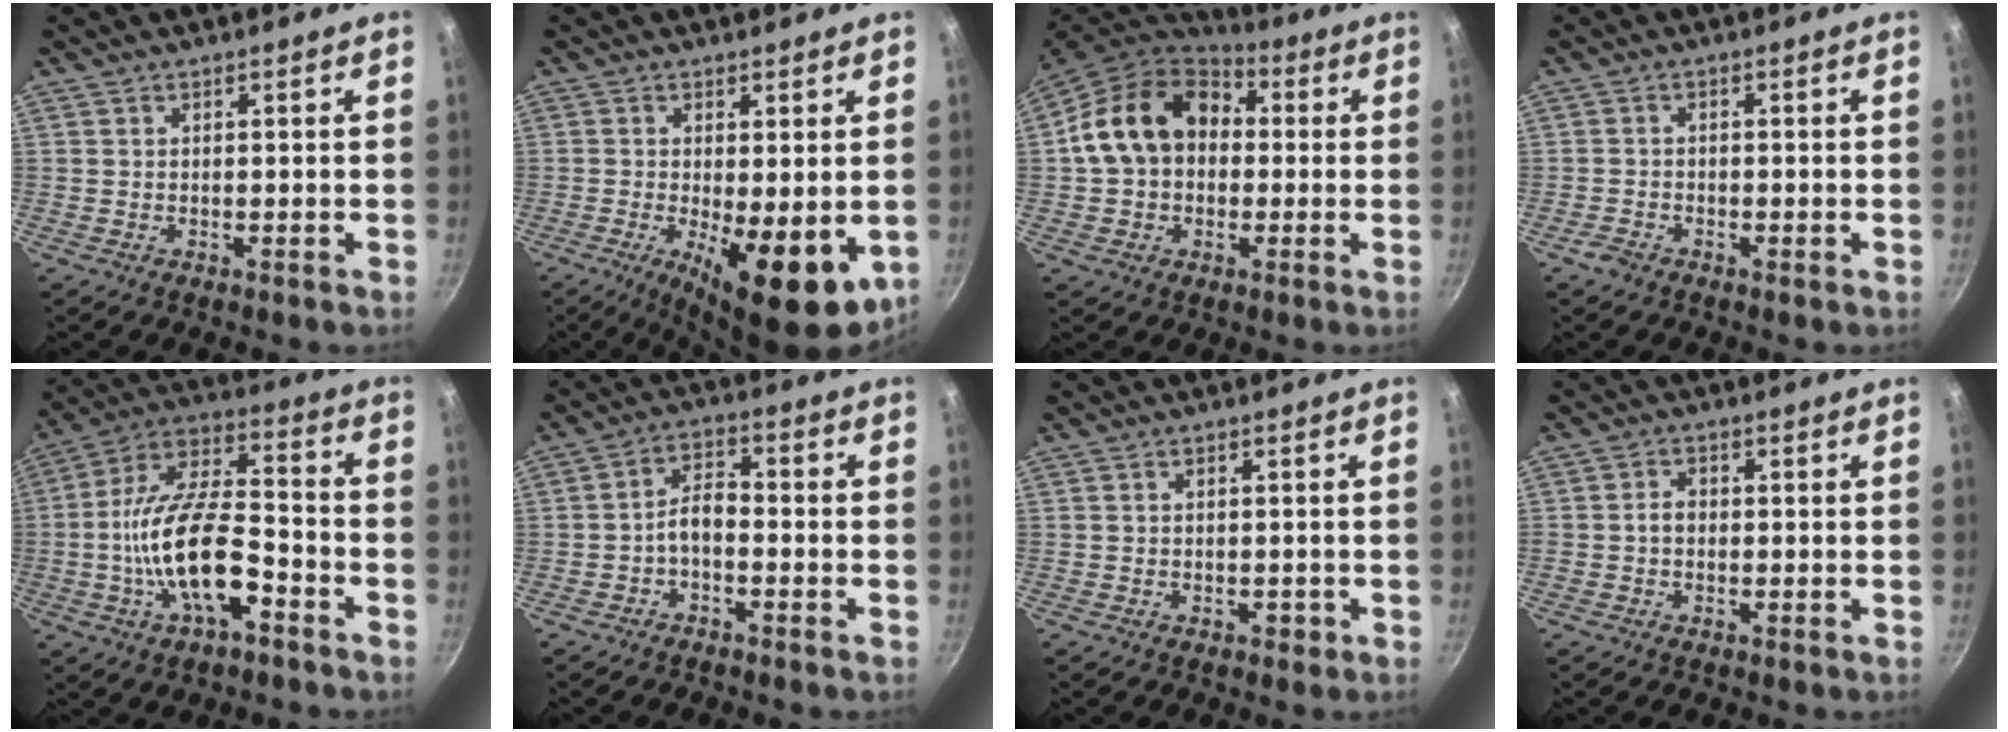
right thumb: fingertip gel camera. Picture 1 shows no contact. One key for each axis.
{"total": 12.5, "fx": -2.7, "fy": 4.5, "fz": 11.4, "tx": -0.150, "ty": -0.010, "tz": -0.027}
{"total": 16.9, "fx": 1.9, "fy": 13.0, "fz": 10.6, "tx": -0.162, "ty": 0.039, "tz": 0.021}
{"total": 1.9, "fx": -1.5, "fy": 0.9, "fz": 0.8, "tx": -0.021, "ty": 0.008, "tz": -0.031}
{"total": 18.0, "fx": -6.0, "fy": 7.7, "fz": 15.1, "tx": -0.265, "ty": 0.044, "tz": -0.122}
{"total": 4.7, "fx": -2.1, "fy": 2.4, "fz": 3.5, "tx": -0.059, "ty": 0.035, "tz": -0.040}
{"total": 1.2, "fx": -0.6, "fy": 0.9, "fz": 0.7, "tx": -0.005, "ty": 0.008, "tz": -0.004}
{"total": 2.2, "fx": -0.3, "fy": 1.7, "fz": 1.4, "tx": -0.017, "ty": 0.011, "tz": -0.007}